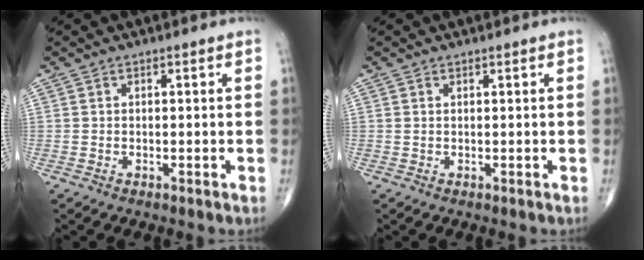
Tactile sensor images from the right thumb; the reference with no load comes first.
{"total": 0.0}